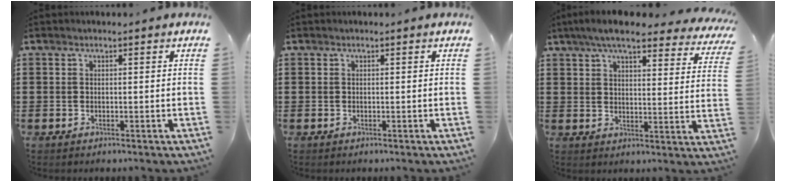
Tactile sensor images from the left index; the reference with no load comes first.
{"total": 0.0}
{"total": 7.8, "force": [6.7, 0.6, 4.0], "torque": [-0.090, -0.021, 0.118]}